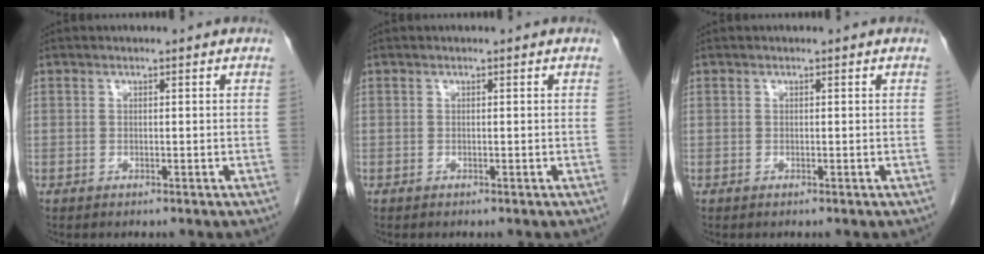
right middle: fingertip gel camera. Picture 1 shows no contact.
{"total": 0.0}
{"total": 0.0}